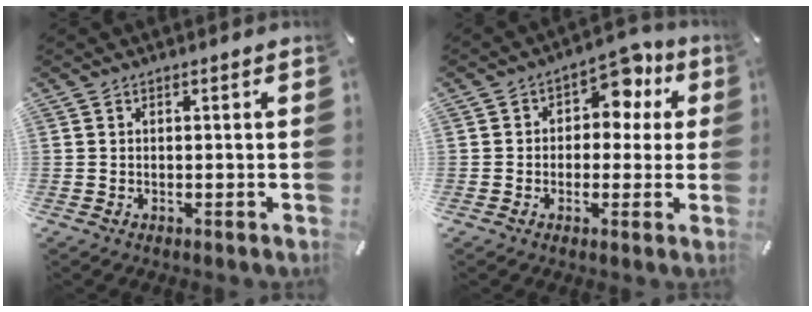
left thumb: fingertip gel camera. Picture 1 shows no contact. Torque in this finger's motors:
{"motor_torque": [0.28, 0.18, 0.31, 0.25, 0.03]}